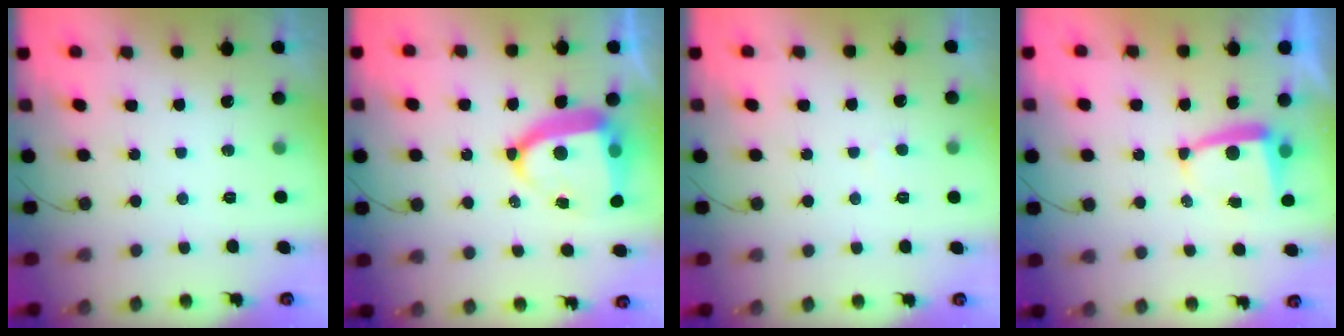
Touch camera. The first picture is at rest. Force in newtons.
{"total": 14.4, "press": 14.3, "slide": 1.4}
{"total": 1.7, "press": 1.7, "slide": 0.1}
{"total": 5.3, "press": 5.3, "slide": 0.6}